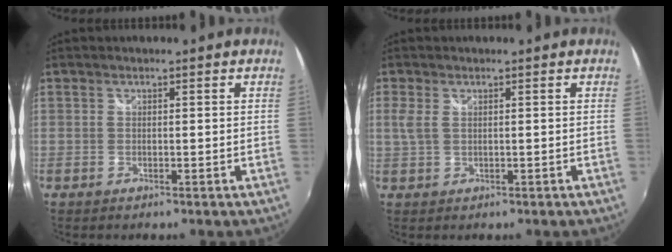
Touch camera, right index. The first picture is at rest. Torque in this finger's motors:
{"motor_torque": [0.49, 0.20, 0.28, 0.05]}